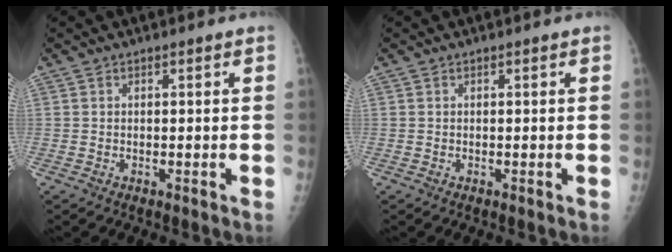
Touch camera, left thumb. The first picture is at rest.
{"total": 0.0}